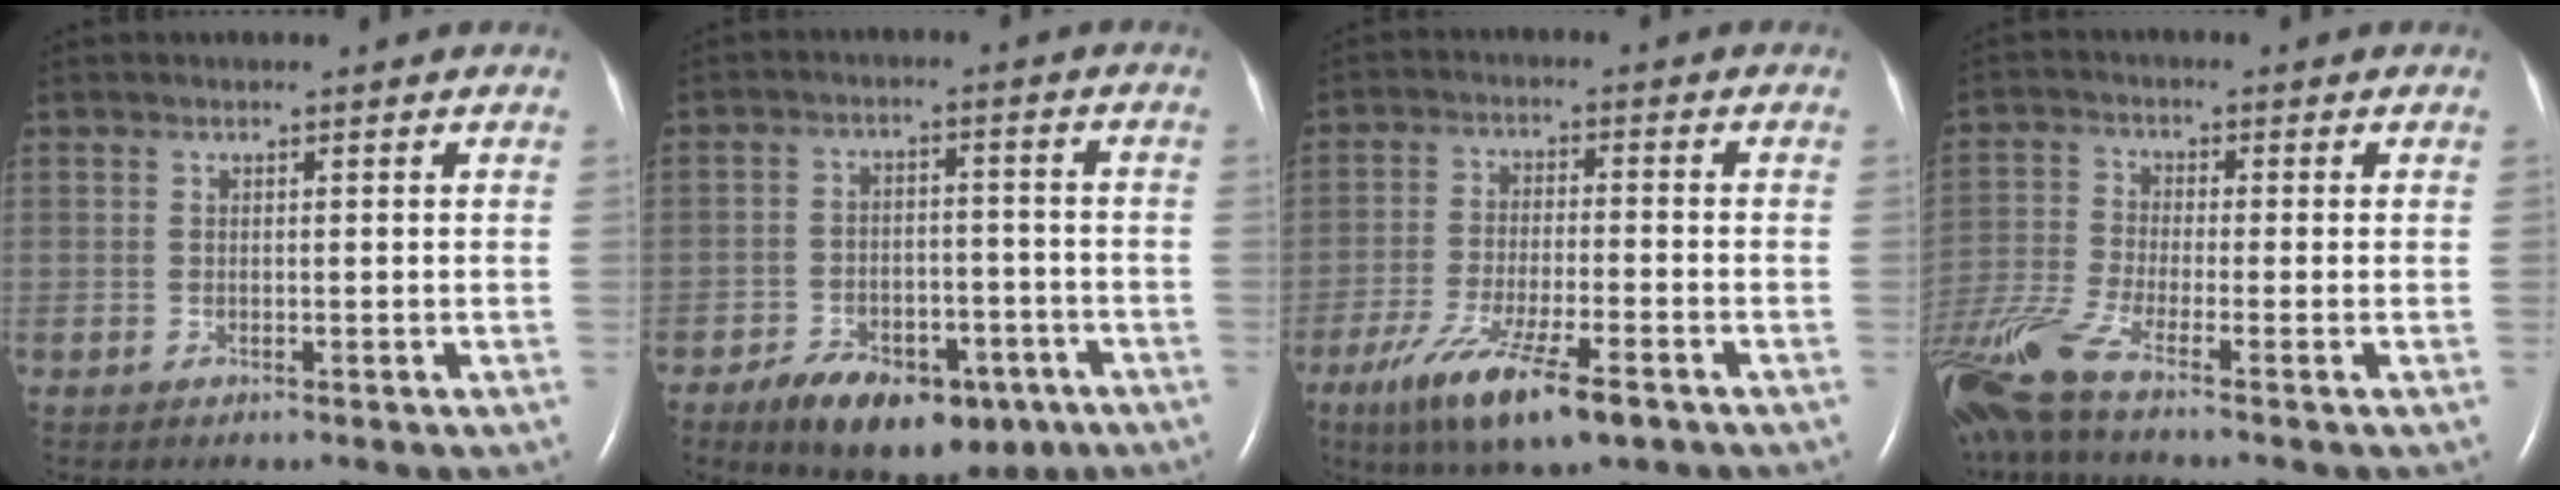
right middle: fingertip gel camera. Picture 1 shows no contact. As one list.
[{"total": 13.4, "force": [-8.4, 6.8, 7.9], "torque": [-0.111, 0.007, -0.123]}, {"total": 11.7, "force": [-7.1, 1.9, 9.1], "torque": [-0.169, -0.027, -0.119]}, {"total": 8.2, "force": [-6.4, -0.8, 5.1], "torque": [-0.120, -0.030, -0.130]}]